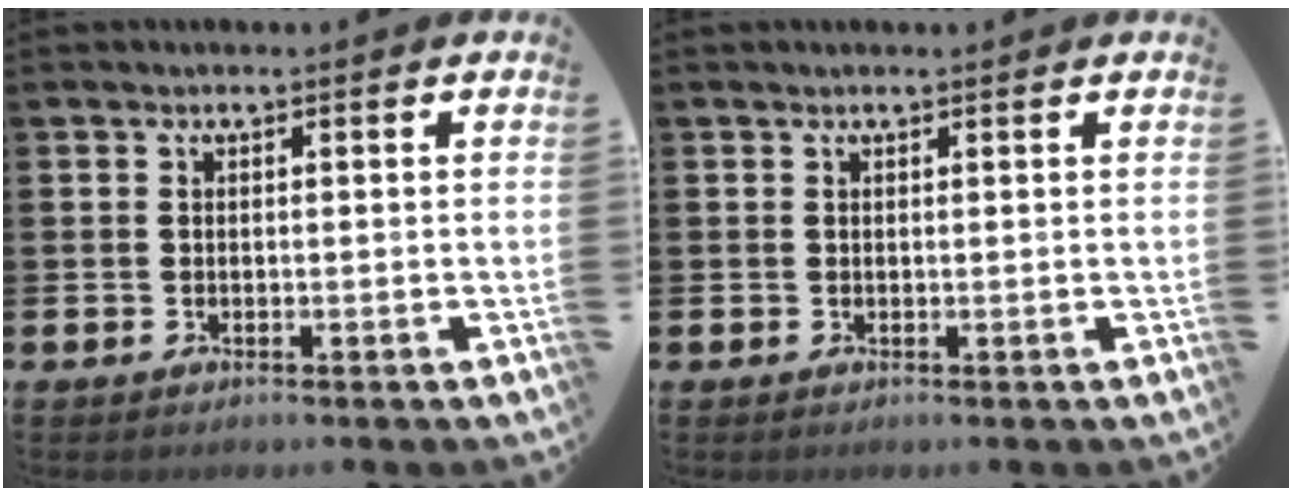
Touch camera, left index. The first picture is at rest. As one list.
[{"total": 0.5, "force": [0.5, 0.0, 0.2], "torque": [0.001, -0.002, 0.009]}]